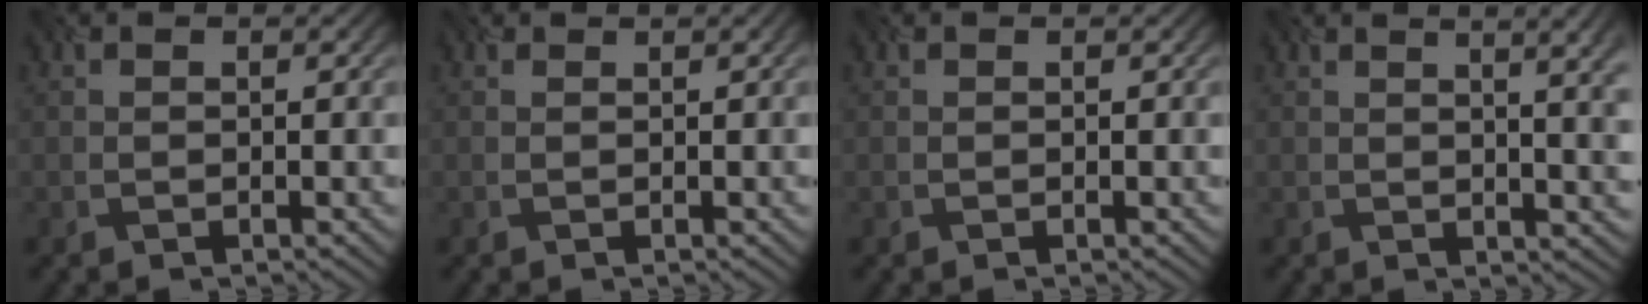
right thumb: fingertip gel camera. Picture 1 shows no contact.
{"total": 0.9, "force": [0.4, 0.4, 0.7], "torque": [-0.003, 0.001, 0.004]}
{"total": 0.0}
{"total": 8.1, "force": [2.2, 2.9, 7.3], "torque": [-0.059, 0.036, 0.017]}